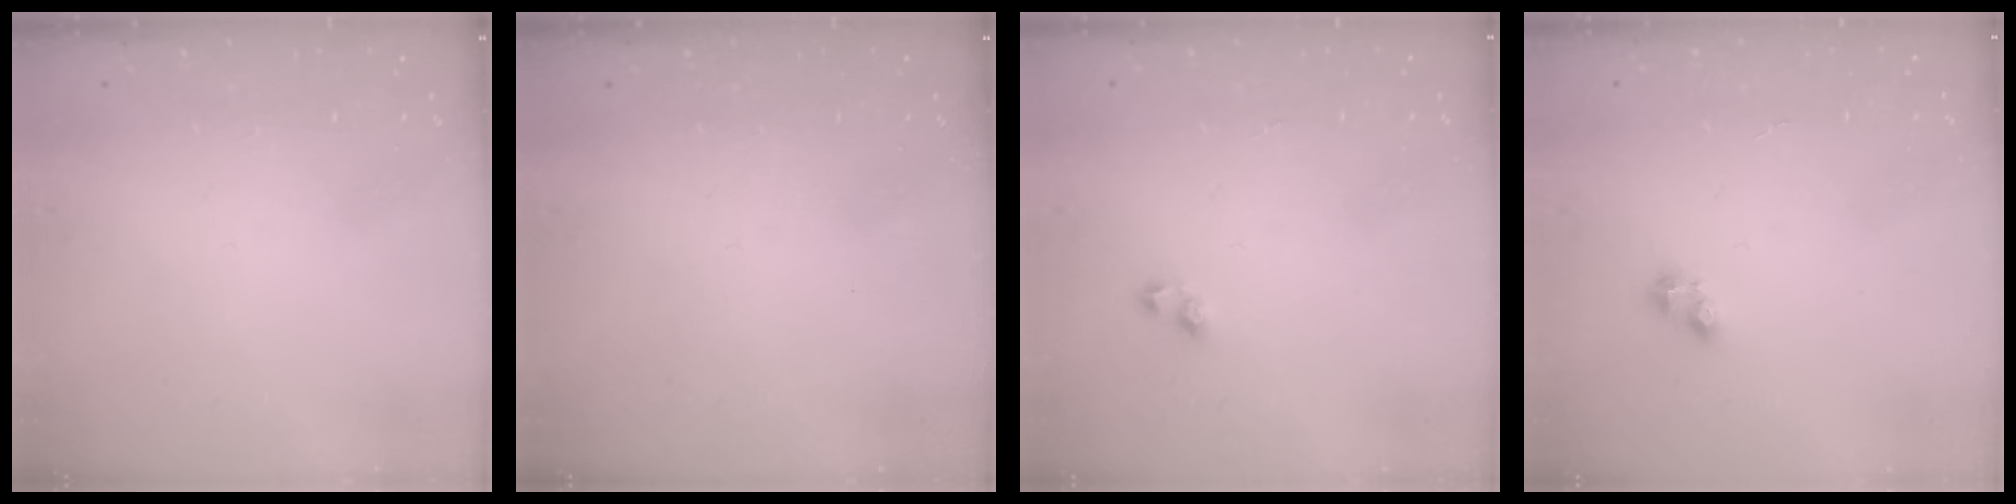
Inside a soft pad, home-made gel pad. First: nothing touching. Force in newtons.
{"total": 0.0}
{"total": 2.4, "press": 2.0, "slide": 1.3}
{"total": 2.5, "press": 2.5, "slide": 0.3}